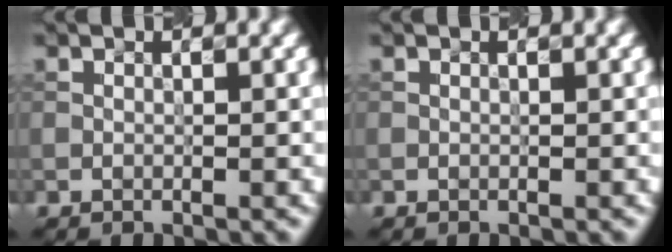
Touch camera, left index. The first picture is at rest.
{"total": 0.0}